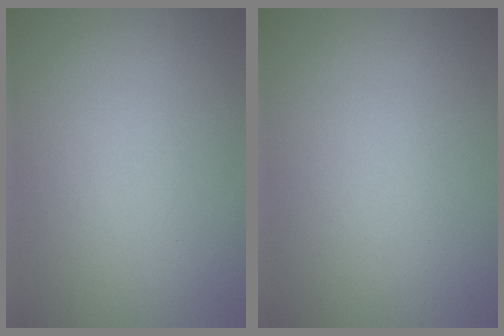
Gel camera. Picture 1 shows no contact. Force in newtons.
{"total": 0.0}